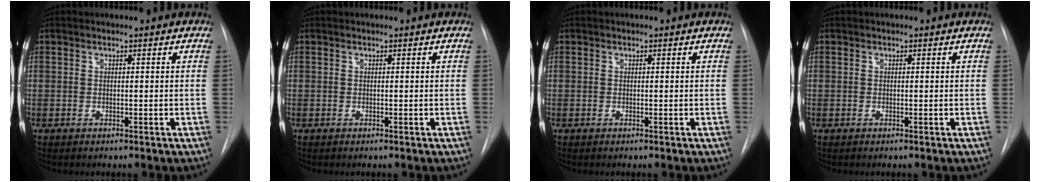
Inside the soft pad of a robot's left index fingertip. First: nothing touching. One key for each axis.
{"total": 0.0}
{"total": 0.0}
{"total": 0.0}